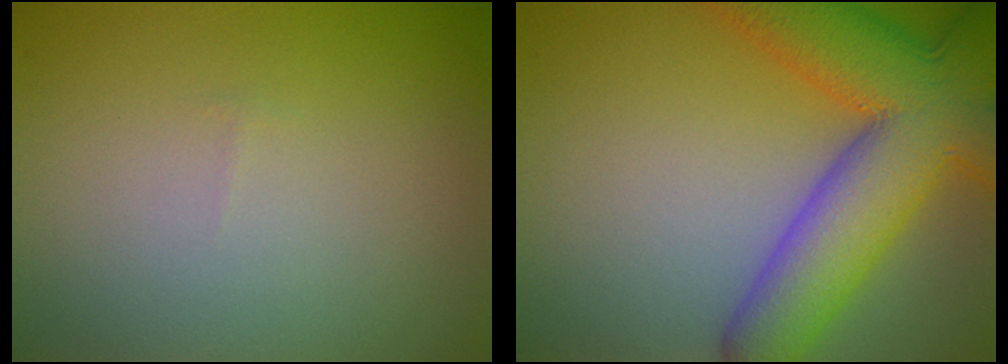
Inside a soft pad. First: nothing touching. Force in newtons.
{"total": 10.7, "press": 10.7, "slide": 0.5}